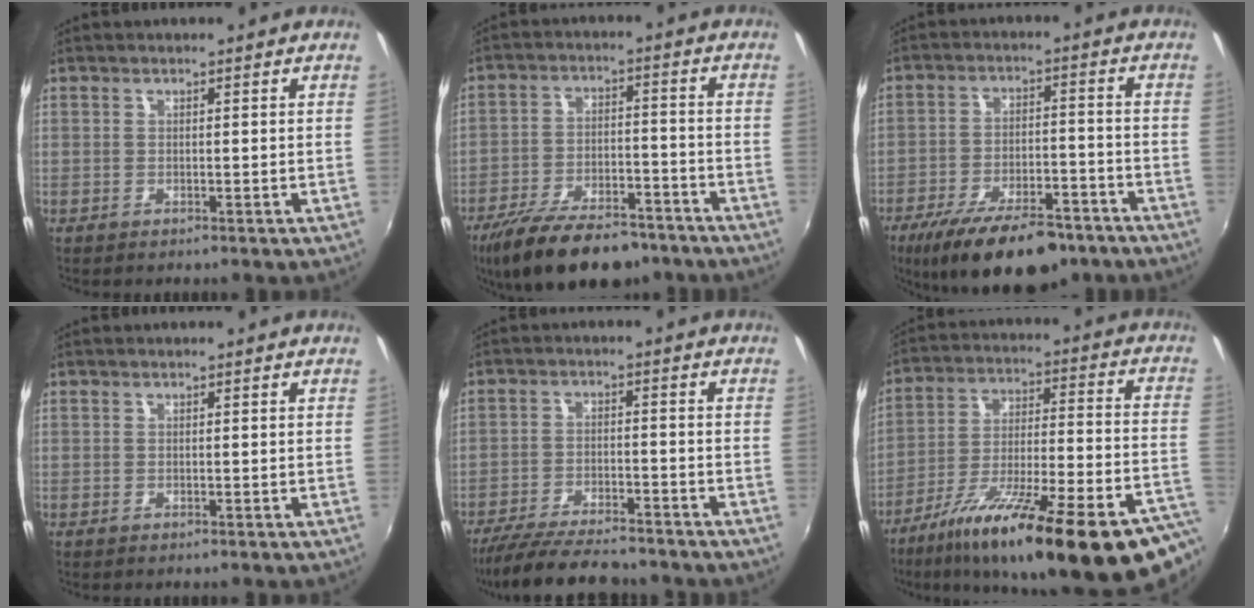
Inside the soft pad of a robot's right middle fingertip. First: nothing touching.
{"total": 18.3, "force": [-14.0, 7.1, 9.4], "torque": [-0.192, -0.021, -0.218]}
{"total": 18.4, "force": [-13.3, 6.9, 10.7], "torque": [-0.198, -0.025, -0.197]}
{"total": 0.0}
{"total": 14.4, "force": [-12.6, 2.9, 6.4], "torque": [-0.139, -0.021, -0.204]}
{"total": 32.1, "force": [-22.5, 5.7, 22.2], "torque": [-0.327, -0.056, -0.327]}